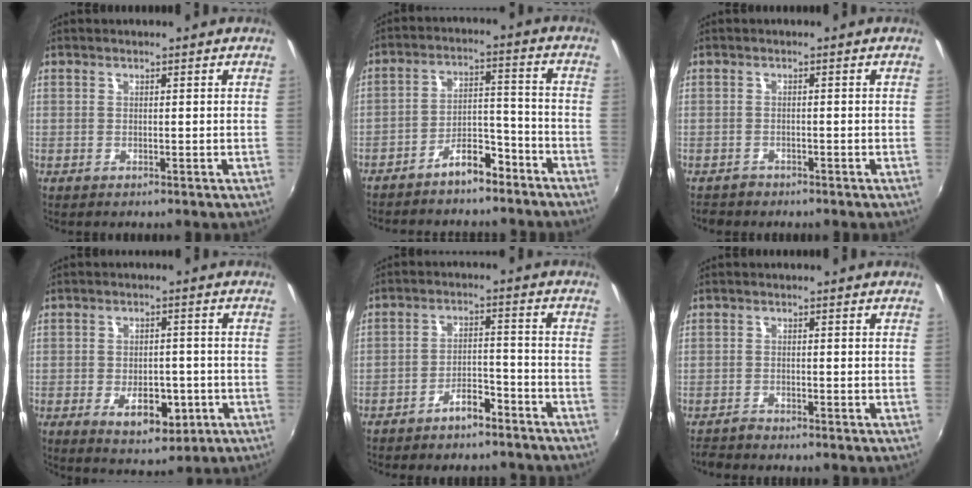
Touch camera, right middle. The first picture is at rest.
{"total": 9.7, "force": [-8.0, 3.9, 4.0], "torque": [-0.078, 0.042, -0.113]}
{"total": 2.2, "force": [-1.8, 1.2, 0.3], "torque": [-0.015, -0.003, -0.032]}
{"total": 8.4, "force": [-3.2, 4.8, 6.1], "torque": [-0.110, -0.005, -0.037]}
{"total": 7.4, "force": [-6.4, 2.6, 2.7], "torque": [-0.061, 0.025, -0.087]}
{"total": 2.5, "force": [-2.4, 0.4, 0.3], "torque": [-0.016, -0.010, -0.049]}